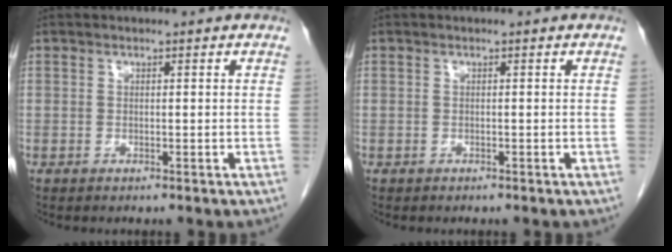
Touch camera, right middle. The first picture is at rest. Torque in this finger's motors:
{"motor_torque": [-0.20, -0.21, -0.04, 0.01]}